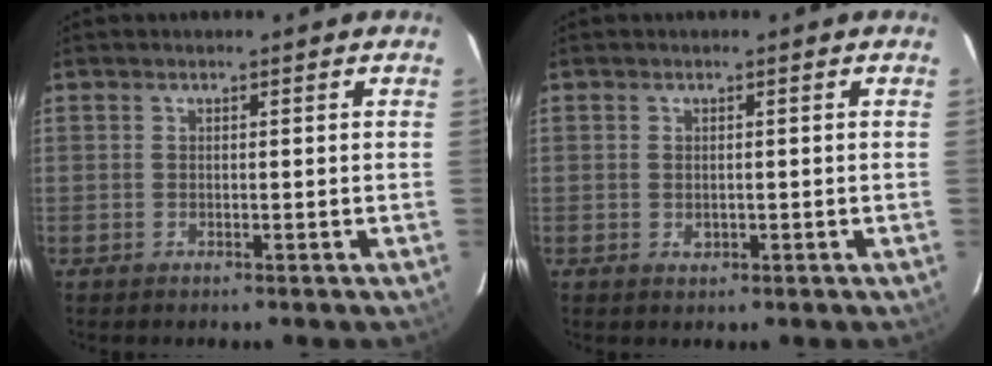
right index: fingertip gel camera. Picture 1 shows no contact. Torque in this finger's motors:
{"motor_torque": [0.08, 0.02, 0.12, 0.00]}